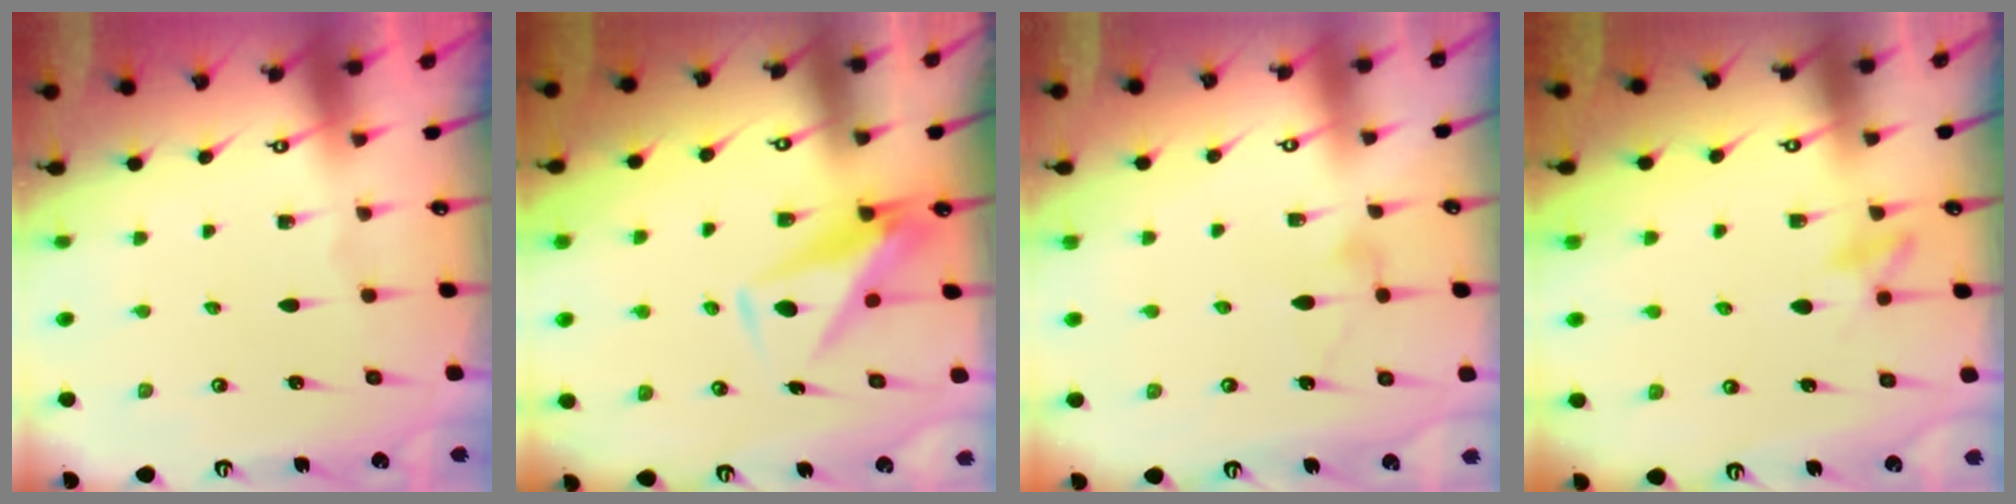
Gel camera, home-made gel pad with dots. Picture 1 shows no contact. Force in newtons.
{"total": 8.5, "press": 8.5, "slide": 0.4}
{"total": 7.1, "press": 7.1, "slide": 0.3}
{"total": 9.4, "press": 9.3, "slide": 1.6}